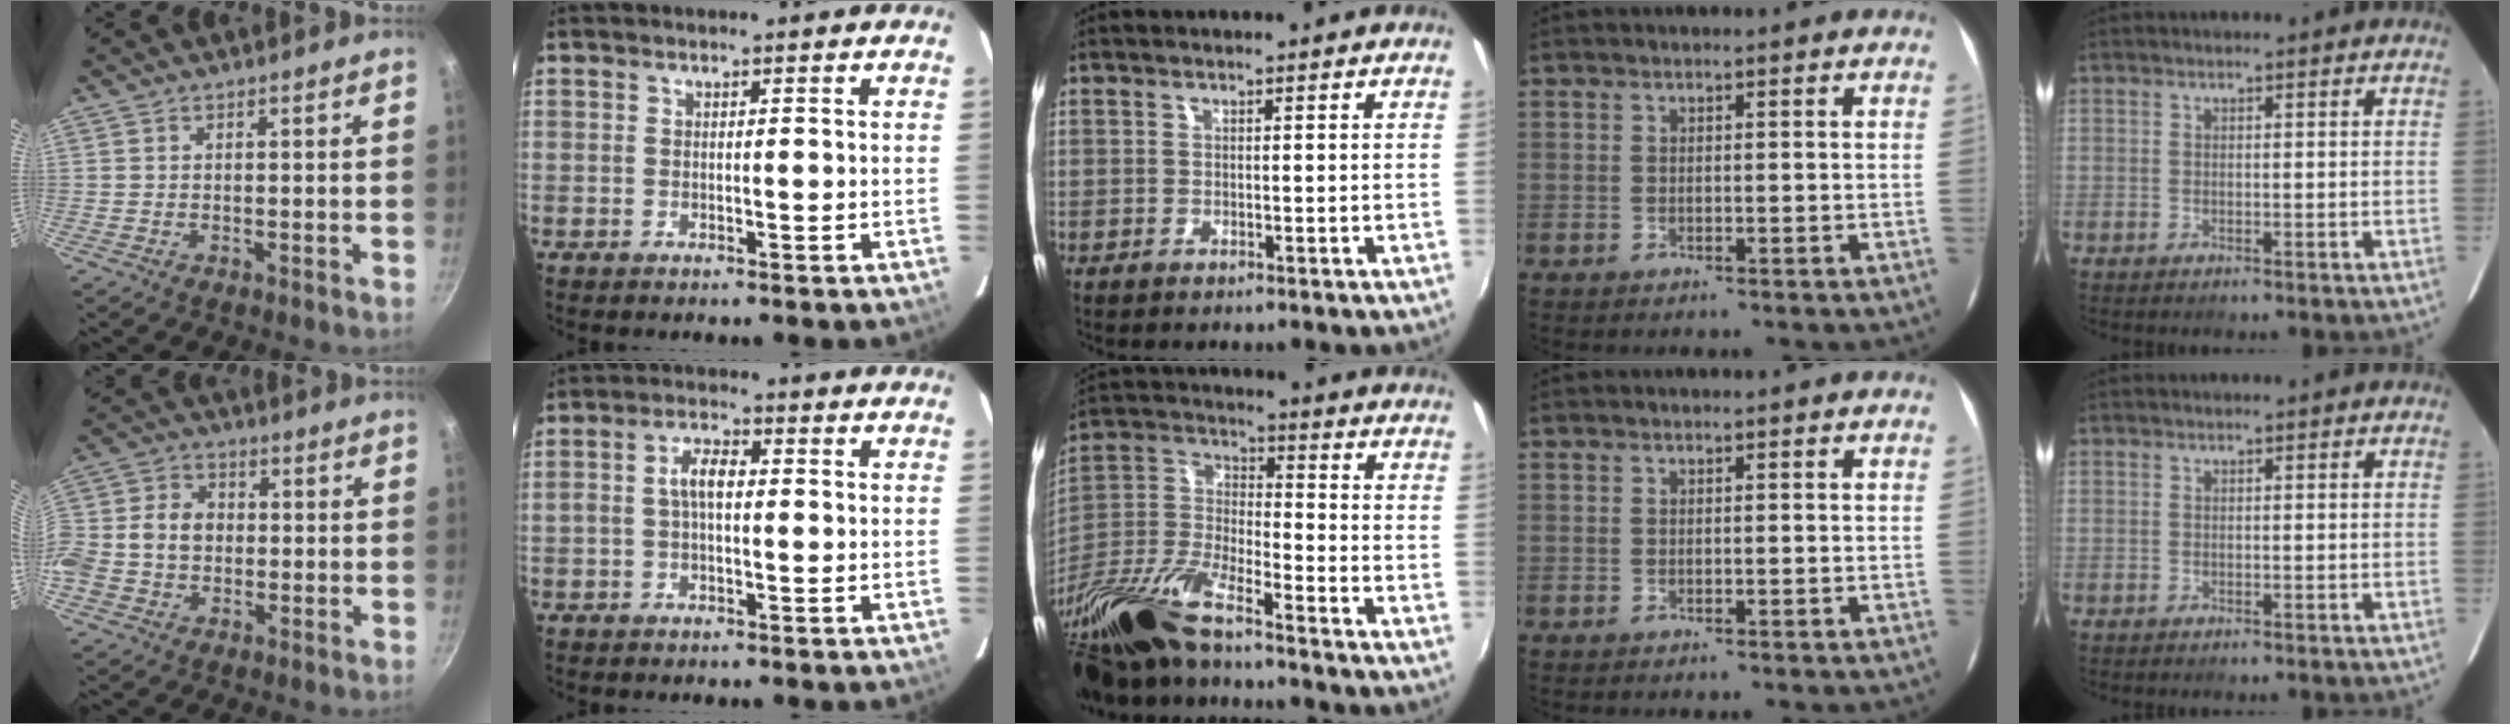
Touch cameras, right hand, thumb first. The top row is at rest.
{"thumb": {"total": 12.7, "force": [-1.2, 10.1, 7.7], "torque": [-0.142, 0.035, -0.037]}, "index": {"total": 4.2, "force": [-0.1, 1.9, 3.7], "torque": [-0.075, 0.013, -0.002]}, "middle": {"total": 17.4, "force": [-13.2, 3.9, 10.7], "torque": [-0.234, -0.028, -0.264]}}